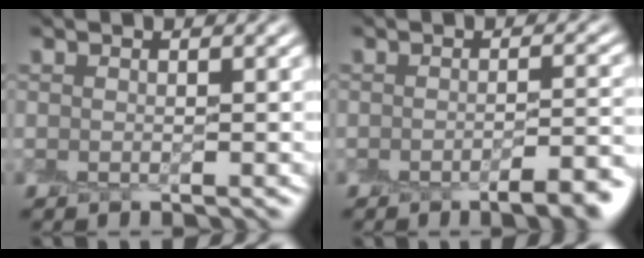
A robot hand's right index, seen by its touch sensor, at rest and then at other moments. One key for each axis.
{"total": 5.1, "fx": -3.3, "fy": 1.3, "fz": 3.6, "tx": -0.041, "ty": -0.005, "tz": -0.045}